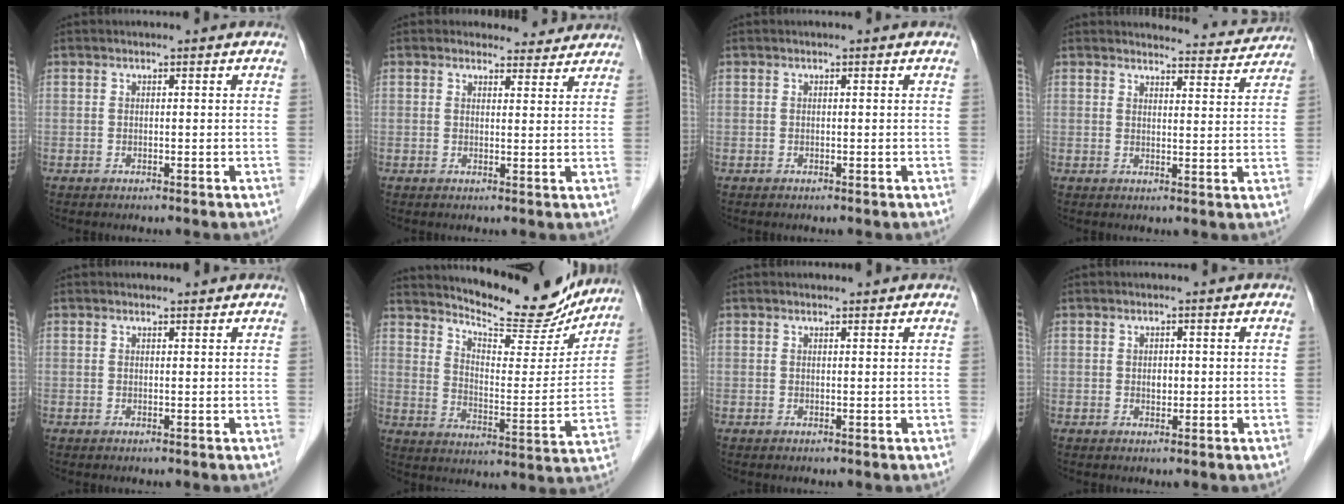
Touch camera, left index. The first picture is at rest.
{"total": 3.7, "force": [3.4, 1.4, -0.3], "torque": [0.009, -0.004, 0.031]}
{"total": 0.0}
{"total": 7.0, "force": [7.0, 0.7, -0.1], "torque": [0.008, -0.016, 0.069]}
{"total": 0.7, "force": [0.7, 0.1, 0.1], "torque": [-0.009, 0.000, 0.010]}
{"total": 18.8, "force": [16.6, 2.5, 8.5], "torque": [-0.136, -0.013, 0.239]}
{"total": 0.6, "force": [0.6, 0.1, 0.1], "torque": [-0.008, 0.000, 0.008]}
{"total": 1.2, "force": [-0.3, 0.9, 0.9], "torque": [-0.013, -0.003, -0.004]}